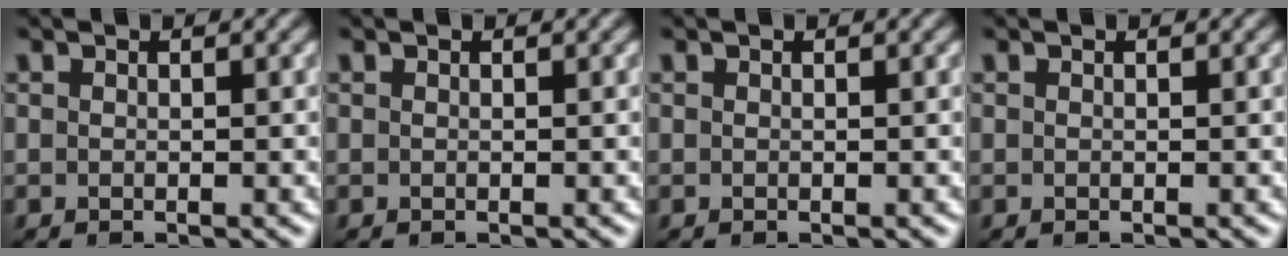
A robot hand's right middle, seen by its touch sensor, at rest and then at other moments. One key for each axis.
{"total": 0.0}
{"total": 0.0}
{"total": 0.0}